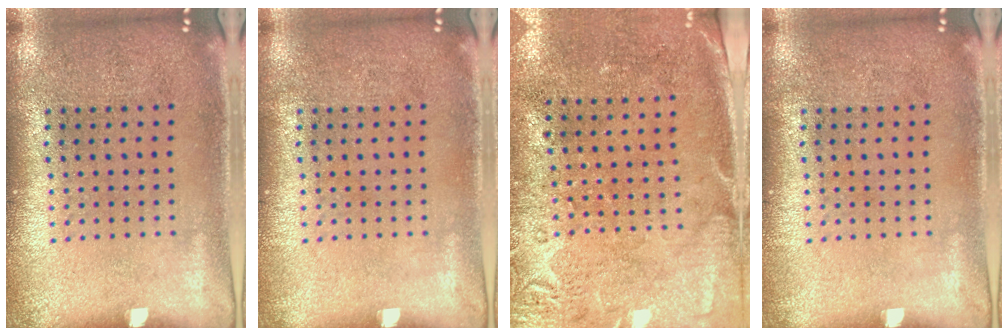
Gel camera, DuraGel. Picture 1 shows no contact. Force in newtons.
{"total": 0.0}
{"total": 2.7, "press": 2.2, "slide": 1.6}
{"total": 0.0}